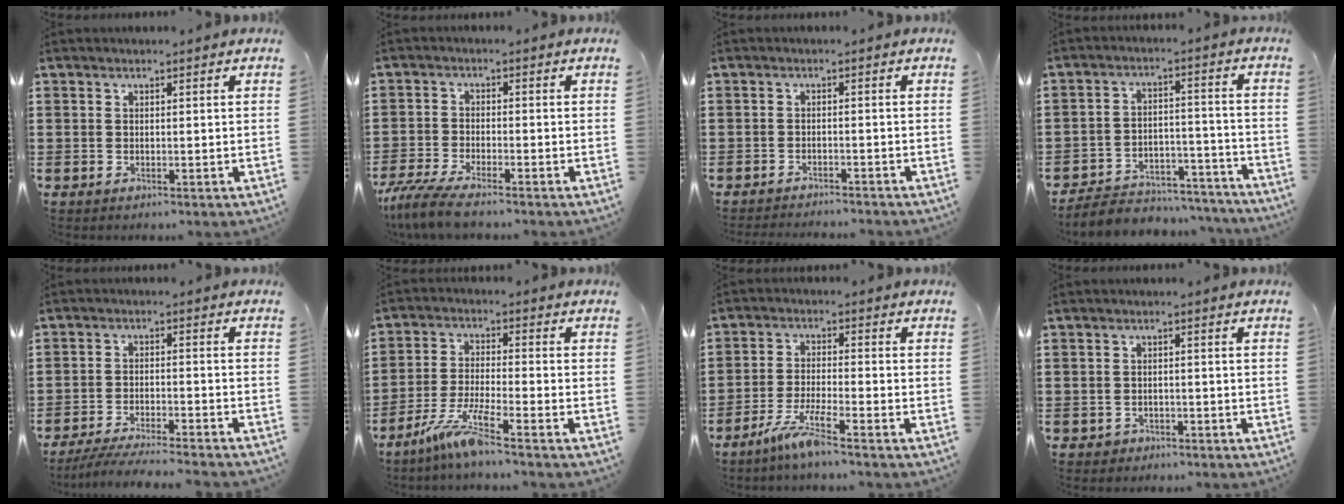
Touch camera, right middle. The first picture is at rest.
{"total": 4.7, "force": [-4.1, 0.0, 2.3], "torque": [-0.067, -0.020, -0.085]}
{"total": 1.7, "force": [-1.7, -0.2, 0.1], "torque": [-0.006, -0.001, -0.034]}
{"total": 5.9, "force": [-5.7, 1.2, 0.9], "torque": [-0.019, 0.013, -0.114]}
{"total": 4.9, "force": [-4.6, -0.1, 1.6], "torque": [-0.032, -0.009, -0.091]}
{"total": 6.8, "force": [-5.1, 0.0, 4.5], "torque": [-0.098, -0.016, -0.100]}
{"total": 5.5, "force": [-4.2, -0.1, 3.6], "torque": [-0.079, -0.012, -0.081]}
{"total": 1.2, "force": [-1.0, 0.6, -0.1], "torque": [-0.002, 0.003, -0.024]}